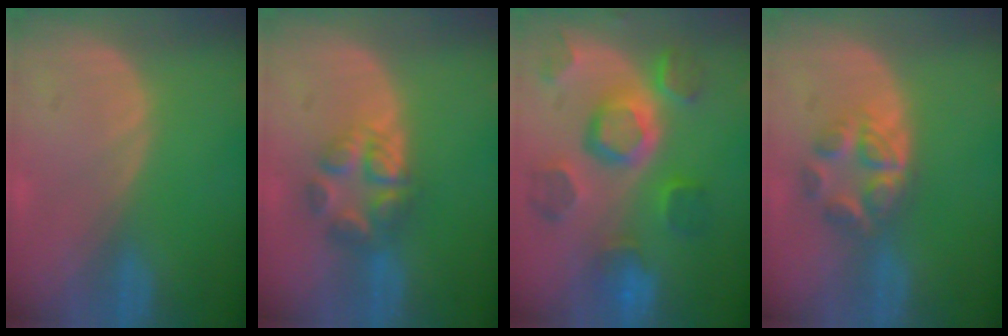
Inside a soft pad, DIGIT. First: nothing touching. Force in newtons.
{"total": 5.7, "press": 5.5, "slide": 1.2}
{"total": 11.4, "press": 10.0, "slide": 5.7}
{"total": 5.3, "press": 5.1, "slide": 1.5}